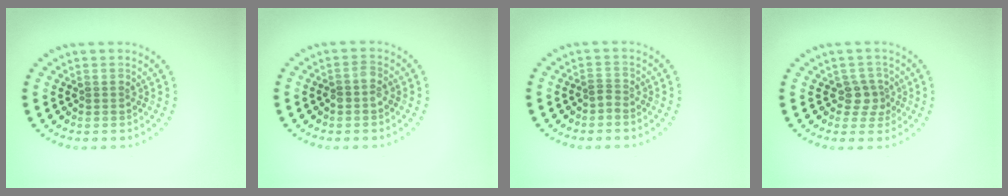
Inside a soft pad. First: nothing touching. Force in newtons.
{"total": 1.1, "press": 1.0, "slide": 0.5}
{"total": 0.7, "press": 0.4, "slide": 0.6}
{"total": 2.1, "press": 1.6, "slide": 1.3}